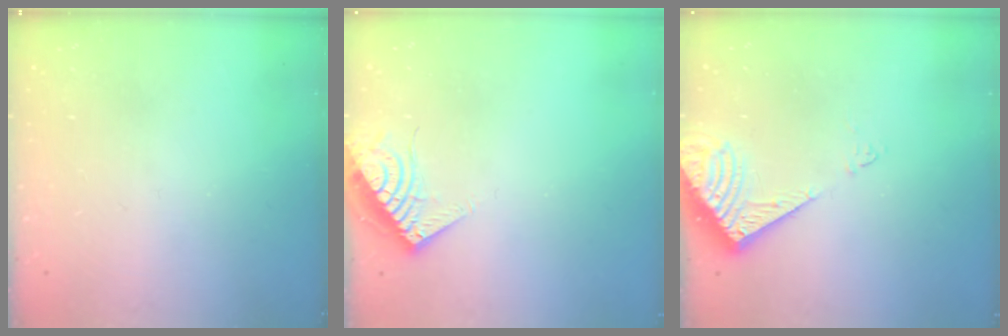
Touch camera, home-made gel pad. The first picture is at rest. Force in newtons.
{"total": 6.8, "press": 6.7, "slide": 0.8}
{"total": 8.8, "press": 8.8, "slide": 0.9}